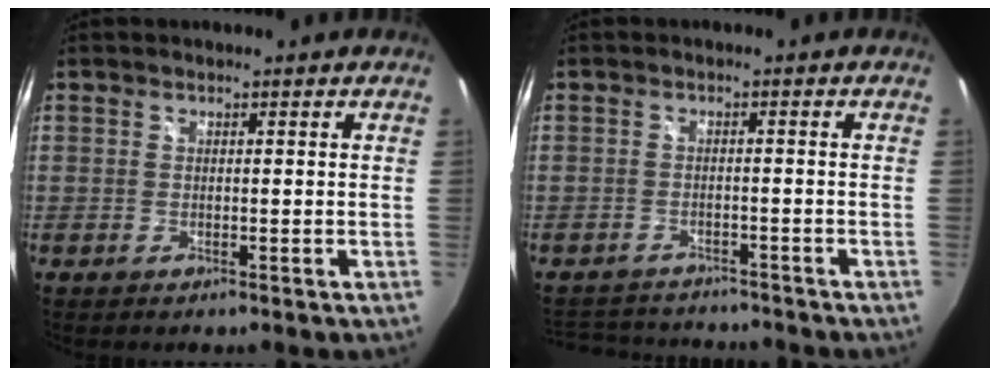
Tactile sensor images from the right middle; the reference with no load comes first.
{"total": 8.7, "force": [-8.0, 2.7, 2.1], "torque": [-0.060, 0.004, -0.119]}